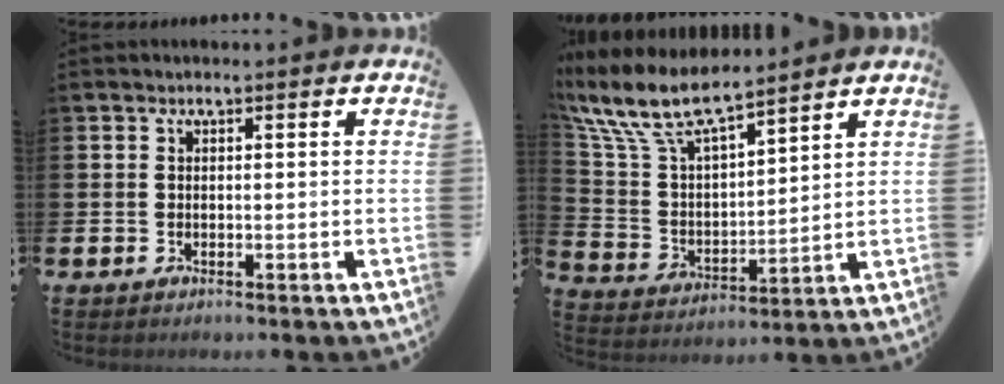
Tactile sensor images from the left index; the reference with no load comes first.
{"total": 10.1, "force": [8.7, 2.5, 4.4], "torque": [-0.127, -0.045, 0.153]}